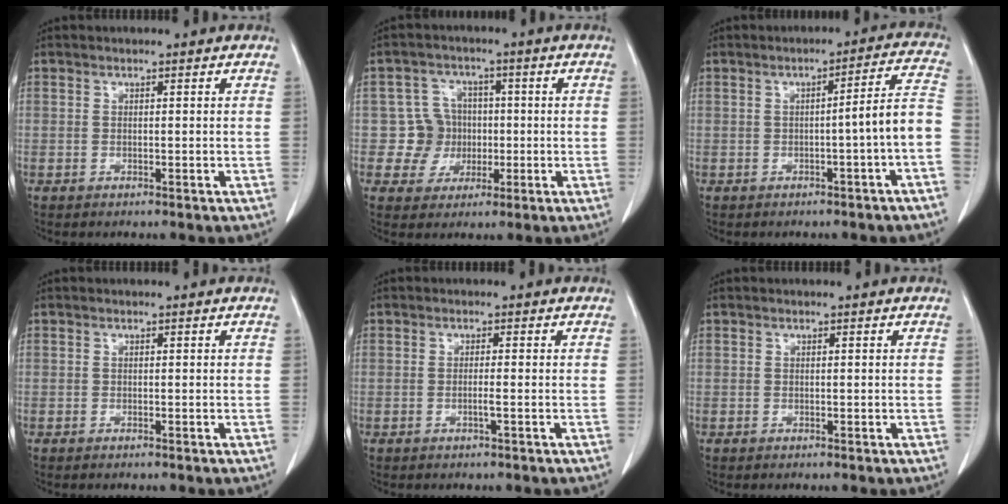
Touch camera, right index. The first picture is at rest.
{"total": 5.8, "force": [-0.5, 5.7, 0.3], "torque": [0.006, 0.017, -0.004]}
{"total": 6.3, "force": [-2.0, -0.9, 5.9], "torque": [-0.069, 0.017, -0.028]}
{"total": 0.0}
{"total": 1.1, "force": [-0.4, -0.2, 1.0], "torque": [-0.020, -0.001, -0.009]}
{"total": 0.0}